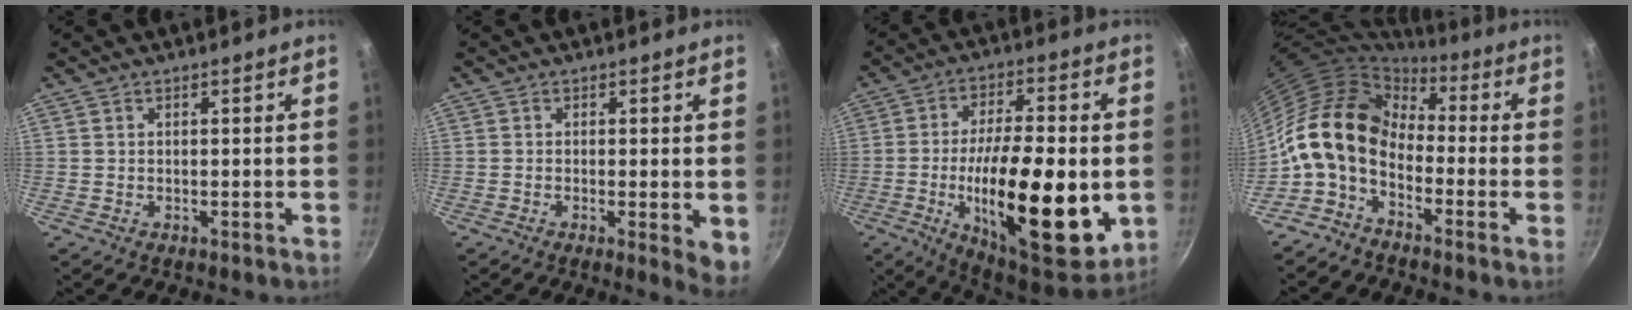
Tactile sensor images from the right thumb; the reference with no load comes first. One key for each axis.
{"total": 4.7, "fx": -0.6, "fy": 1.2, "fz": 4.5, "tx": -0.054, "ty": -0.012, "tz": -0.008}
{"total": 25.2, "fx": -4.4, "fy": 9.3, "fz": 23.0, "tx": -0.348, "ty": 0.002, "tz": -0.068}
{"total": 12.9, "fx": -2.1, "fy": 8.7, "fz": 9.4, "tx": -0.152, "ty": 0.035, "tz": -0.059}